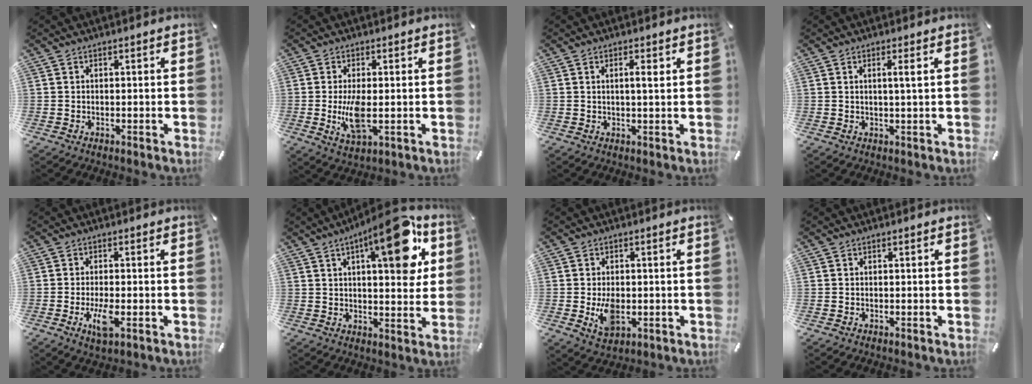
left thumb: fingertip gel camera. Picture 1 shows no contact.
{"total": 7.5, "force": [-0.6, 2.9, 6.9], "torque": [-0.152, -0.020, -0.016]}
{"total": 2.8, "force": [0.8, 0.4, 2.7], "torque": [-0.047, 0.000, 0.008]}
{"total": 3.0, "force": [0.8, 0.0, 2.8], "torque": [-0.056, -0.001, 0.011]}
{"total": 5.7, "force": [-1.6, 1.7, 5.2], "torque": [-0.110, -0.012, -0.029]}
{"total": 18.1, "force": [8.5, 6.7, 14.5], "torque": [-0.186, -0.040, 0.126]}
{"total": 6.5, "force": [-0.9, 4.3, 4.8], "torque": [-0.101, -0.004, -0.016]}
{"total": 0.0}